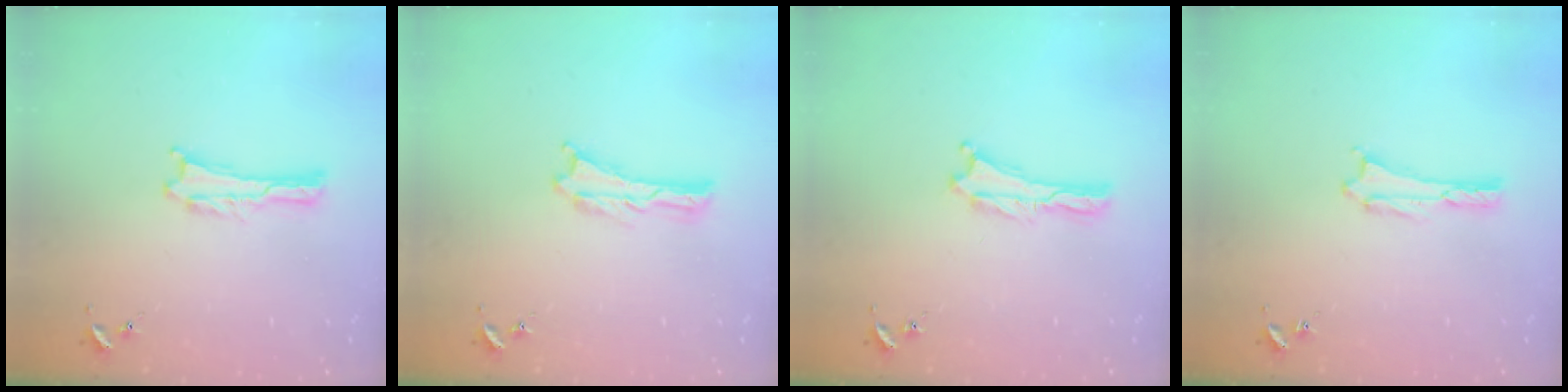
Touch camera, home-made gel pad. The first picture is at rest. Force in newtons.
{"total": 0.0}
{"total": 0.0}
{"total": 0.5, "press": 0.5, "slide": 0.2}